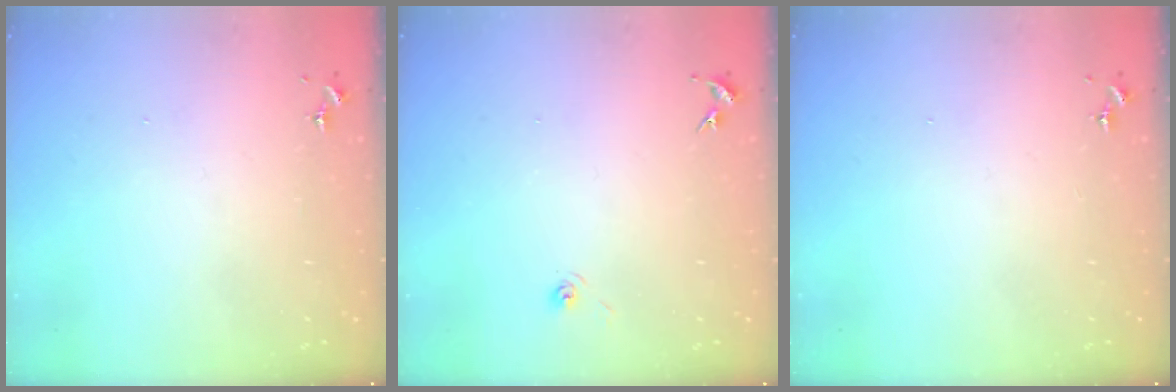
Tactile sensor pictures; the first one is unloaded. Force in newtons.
{"total": 3.2, "press": 2.7, "slide": 1.7}
{"total": 0.0}